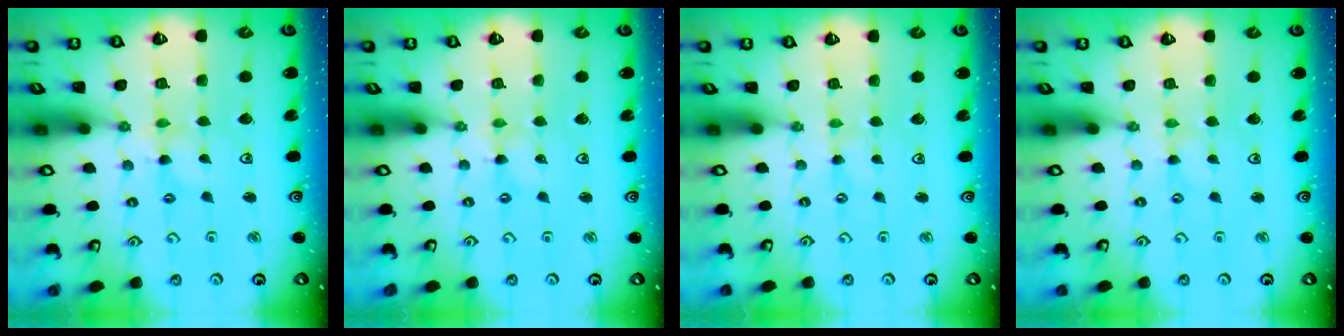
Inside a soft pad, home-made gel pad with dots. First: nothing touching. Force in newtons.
{"total": 0.0}
{"total": 0.8, "press": 0.8, "slide": 0.1}
{"total": 0.0}